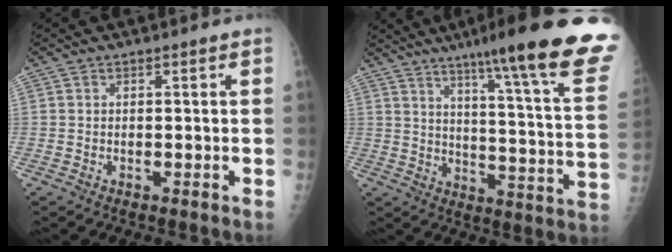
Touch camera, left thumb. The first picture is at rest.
{"total": 26.5, "force": [18.6, 1.5, 18.9], "torque": [-0.241, -0.097, 0.249]}